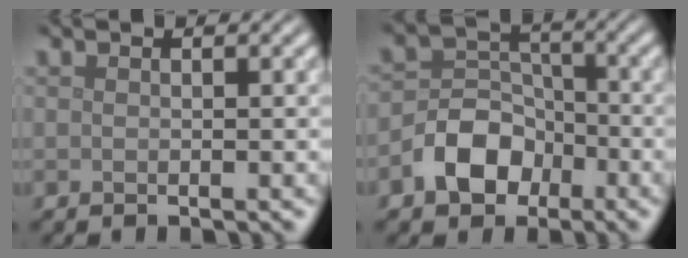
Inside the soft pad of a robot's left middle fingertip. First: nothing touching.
{"total": 5.2, "force": [-2.6, 3.8, 2.4], "torque": [-0.037, 0.002, -0.053]}